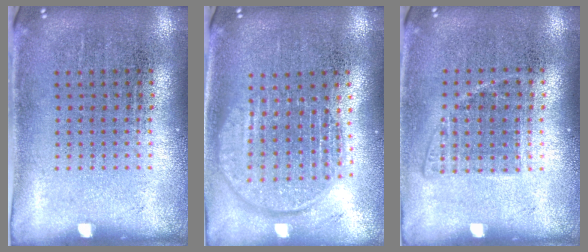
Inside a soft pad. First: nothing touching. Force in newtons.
{"total": 1.8, "press": 1.5, "slide": 1.0}
{"total": 1.0, "press": 0.9, "slide": 0.4}